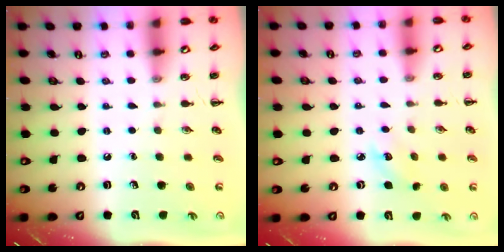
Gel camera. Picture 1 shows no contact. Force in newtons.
{"total": 4.7, "press": 4.5, "slide": 1.3}